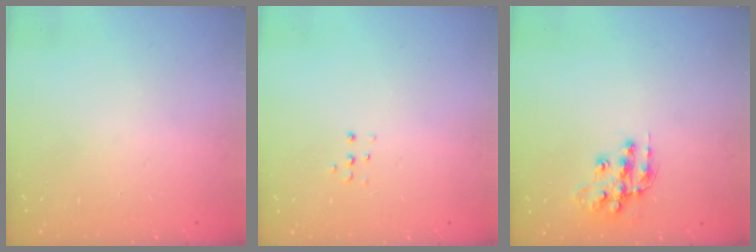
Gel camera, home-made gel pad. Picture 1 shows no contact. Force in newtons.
{"total": 3.8, "press": 3.7, "slide": 0.7}
{"total": 13.0, "press": 13.0, "slide": 1.0}